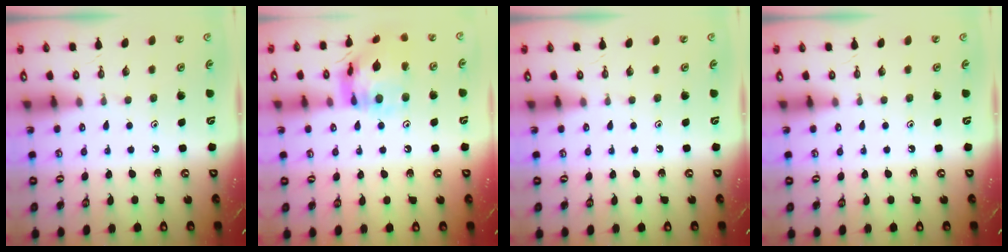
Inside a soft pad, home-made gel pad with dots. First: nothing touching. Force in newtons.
{"total": 15.9, "press": 15.8, "slide": 1.5}
{"total": 0.0}
{"total": 0.0}